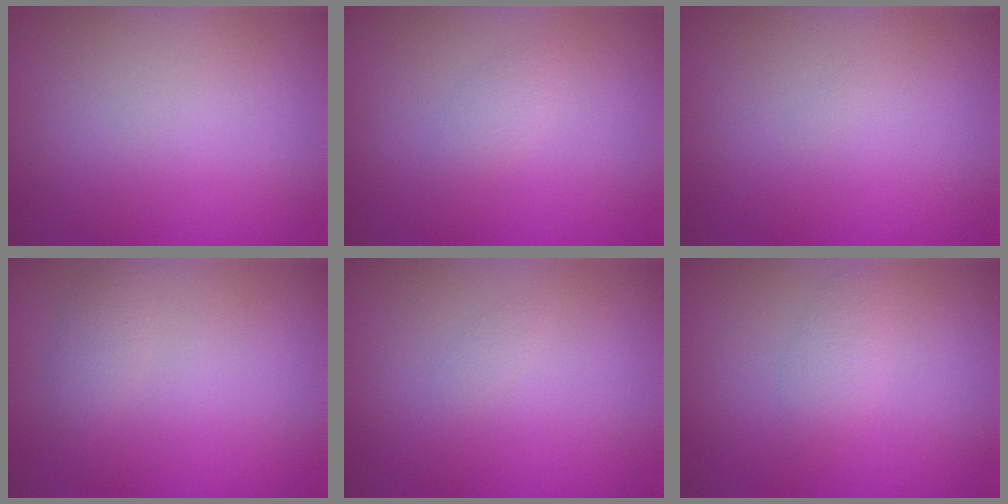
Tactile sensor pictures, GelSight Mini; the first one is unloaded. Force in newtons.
{"total": 1.2, "press": 1.2, "slide": 0.1}
{"total": 0.0}
{"total": 1.2, "press": 1.2, "slide": 0.0}
{"total": 0.5, "press": 0.5, "slide": 0.0}
{"total": 1.4, "press": 1.4, "slide": 0.0}